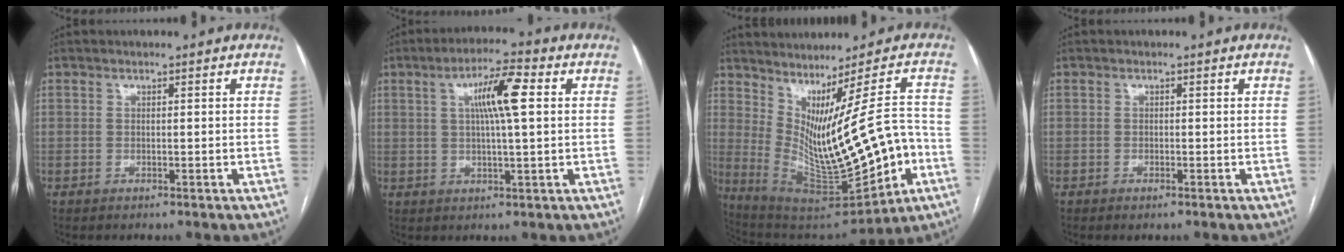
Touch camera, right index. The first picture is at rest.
{"total": 8.2, "force": [2.0, 0.8, 7.9], "torque": [-0.140, 0.012, 0.032]}
{"total": 19.4, "force": [-2.3, 3.7, 18.9], "torque": [-0.310, -0.005, -0.003]}
{"total": 0.6, "force": [-0.4, 0.3, 0.4], "torque": [0.000, -0.001, -0.006]}